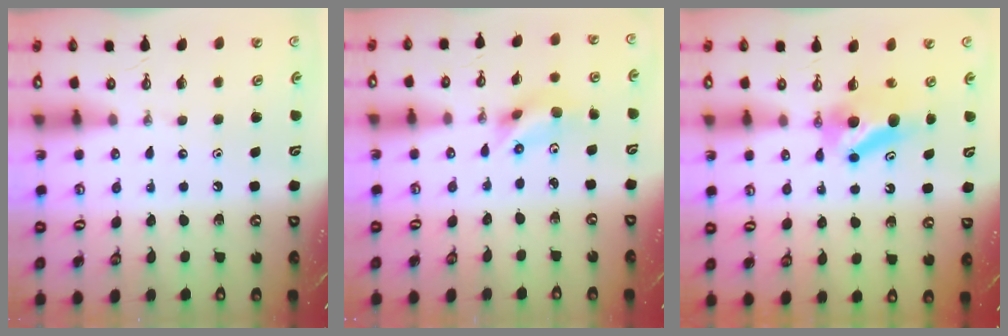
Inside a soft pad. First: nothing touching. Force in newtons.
{"total": 5.2, "press": 3.8, "slide": 3.6}
{"total": 7.4, "press": 7.2, "slide": 1.8}